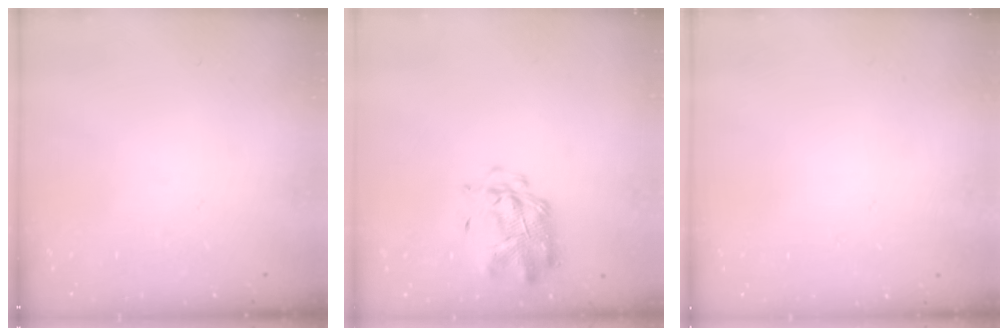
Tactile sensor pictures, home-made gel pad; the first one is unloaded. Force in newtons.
{"total": 2.9, "press": 2.8, "slide": 0.8}
{"total": 1.8, "press": 1.8, "slide": 0.2}